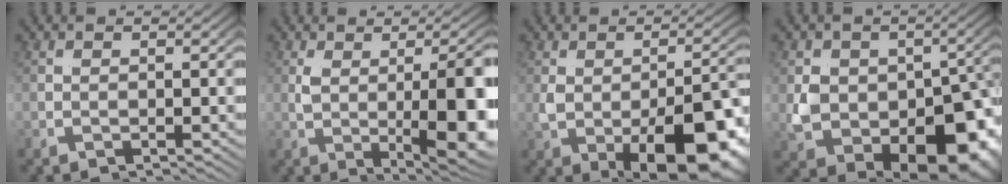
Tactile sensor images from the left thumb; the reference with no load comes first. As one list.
[{"total": 6.9, "force": [-0.6, -0.4, 6.9], "torque": [-0.099, 0.015, -0.003]}, {"total": 7.8, "force": [-2.1, 1.6, 7.4], "torque": [-0.113, -0.005, -0.019]}, {"total": 13.3, "force": [-2.0, 9.1, 9.6], "torque": [-0.158, -0.036, -0.019]}]